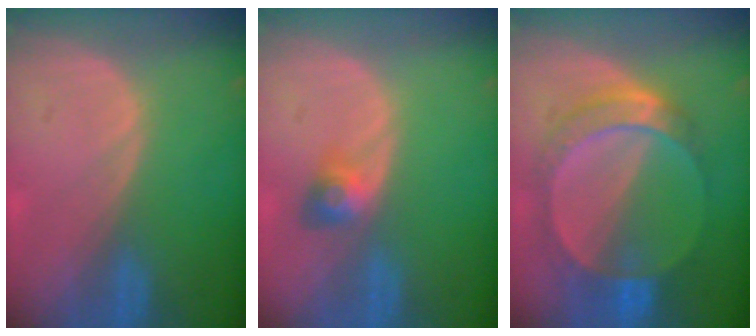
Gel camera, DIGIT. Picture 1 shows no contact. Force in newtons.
{"total": 3.1, "press": 2.8, "slide": 1.4}
{"total": 7.8, "press": 7.5, "slide": 2.0}